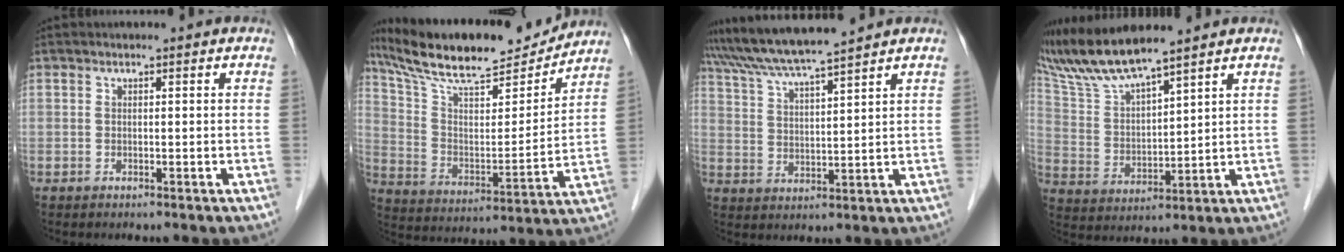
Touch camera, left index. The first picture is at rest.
{"total": 20.2, "force": [17.9, 3.5, 8.5], "torque": [-0.153, 0.004, 0.296]}
{"total": 10.0, "force": [9.0, -1.4, 4.0], "torque": [-0.079, 0.016, 0.166]}
{"total": 11.3, "force": [10.3, -0.3, 4.7], "torque": [-0.110, 0.012, 0.211]}